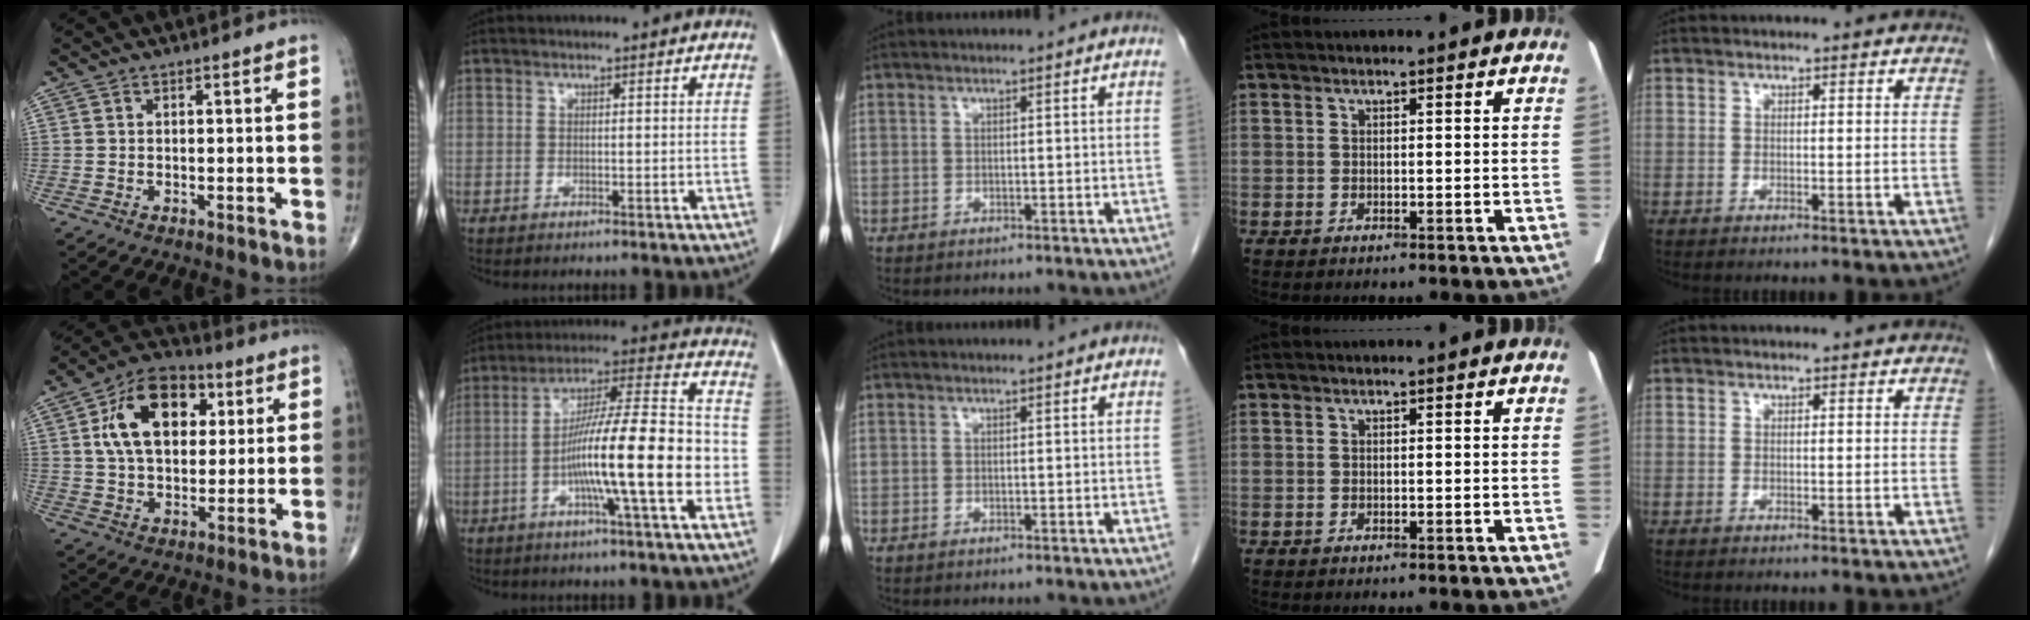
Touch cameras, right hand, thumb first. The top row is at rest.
{"thumb": {"total": 16.9, "force": [4.7, 10.8, 12.1], "torque": [-0.177, 0.004, 0.076]}, "index": {"total": 17.4, "force": [-4.2, 0.8, 16.9], "torque": [-0.278, 0.009, -0.074]}}